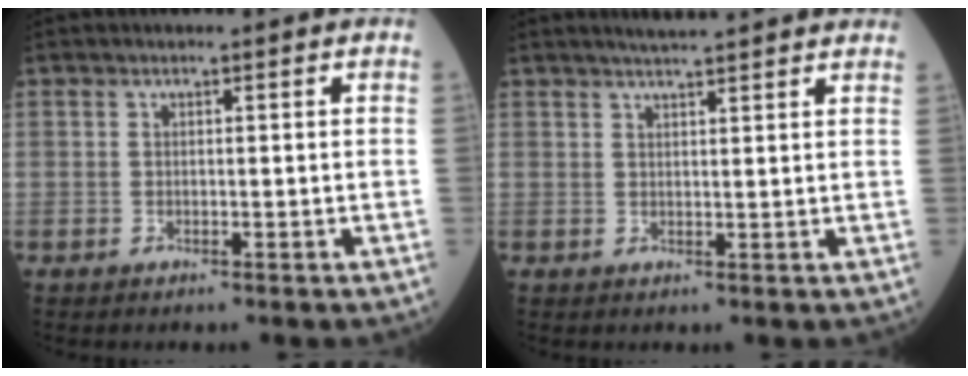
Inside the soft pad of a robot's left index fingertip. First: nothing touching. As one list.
[{"total": 7.9, "force": [7.1, 0.5, 3.5], "torque": [-0.051, 0.030, 0.086]}]